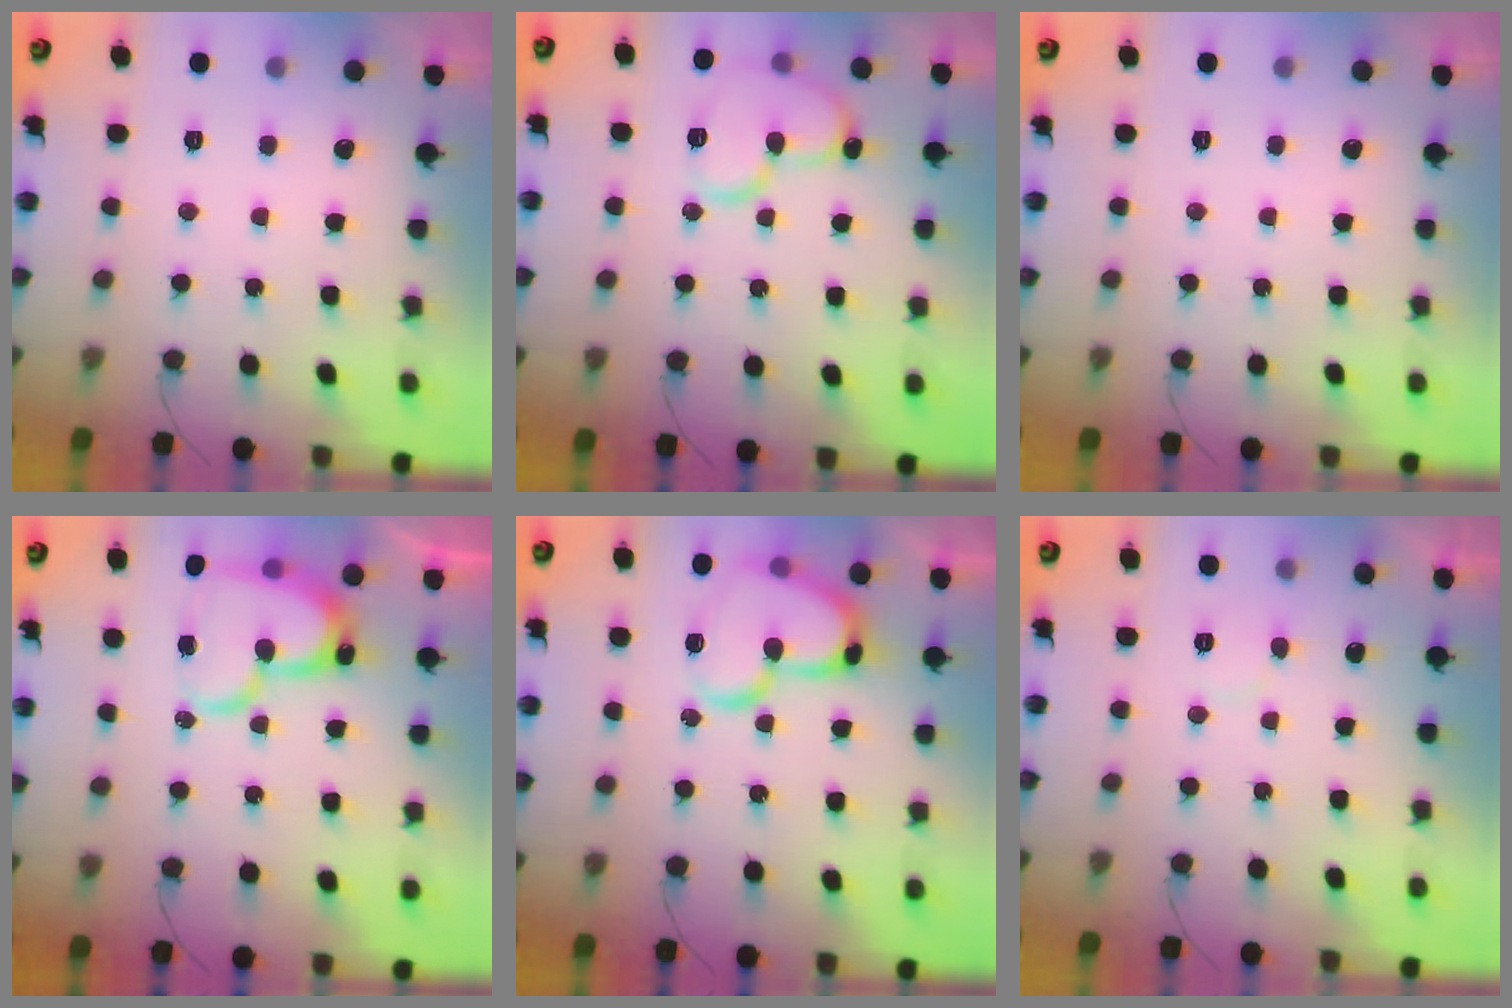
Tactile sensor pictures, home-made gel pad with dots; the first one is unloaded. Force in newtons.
{"total": 12.5, "press": 12.4, "slide": 1.2}
{"total": 0.0}
{"total": 17.4, "press": 17.3, "slide": 1.7}
{"total": 17.6, "press": 17.5, "slide": 1.4}
{"total": 3.9, "press": 3.9, "slide": 0.3}